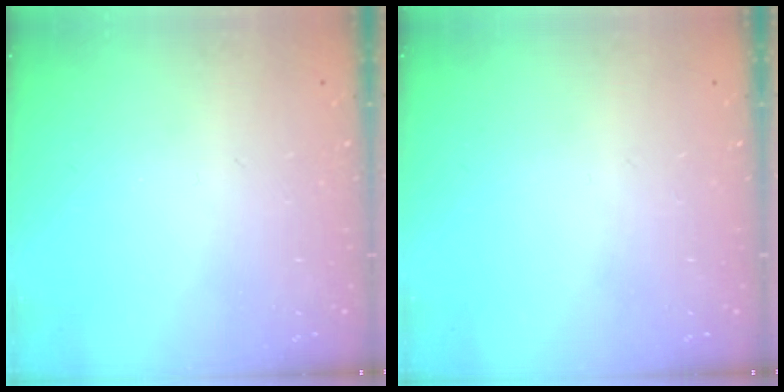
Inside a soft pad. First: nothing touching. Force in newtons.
{"total": 0.0}